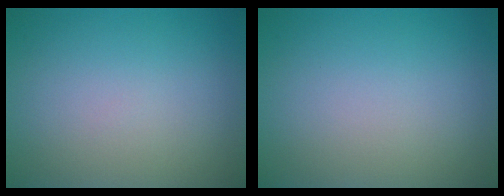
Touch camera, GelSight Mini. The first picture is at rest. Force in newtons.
{"total": 0.0}